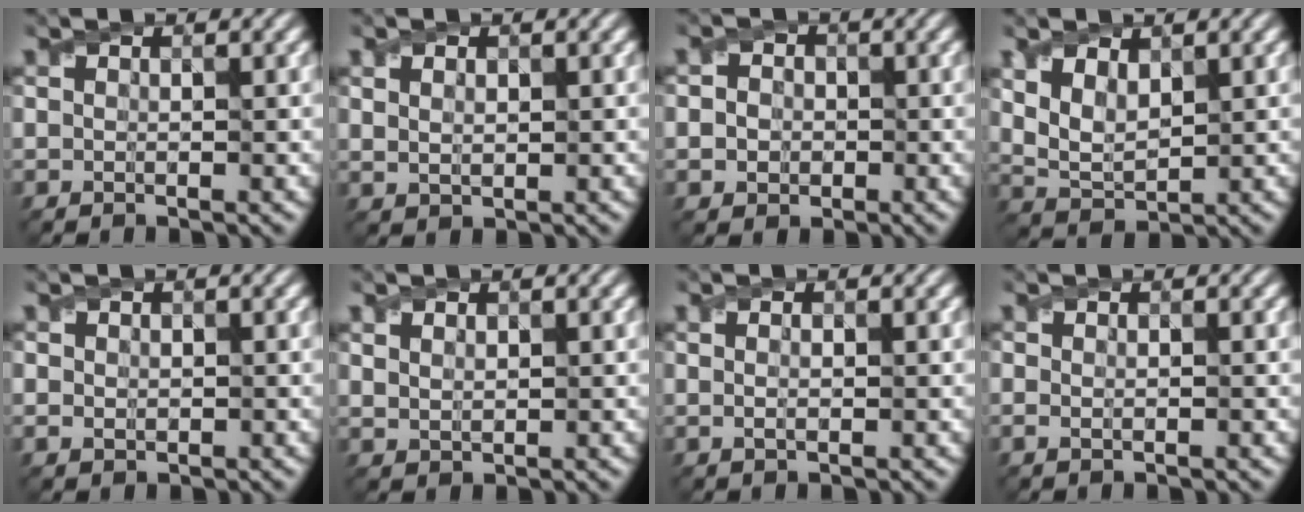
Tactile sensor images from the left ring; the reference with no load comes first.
{"total": 1.5, "force": [0.7, 0.9, 1.0], "torque": [-0.018, -0.002, 0.021]}
{"total": 2.9, "force": [0.0, 2.5, 1.3], "torque": [-0.002, 0.012, -0.020]}
{"total": 3.9, "force": [1.8, 2.1, 2.7], "torque": [-0.065, -0.005, 0.041]}
{"total": 1.2, "force": [0.1, 1.1, 0.6], "torque": [-0.008, -0.002, 0.002]}
{"total": 1.3, "force": [0.8, 0.8, 0.7], "torque": [-0.015, -0.002, 0.023]}
{"total": 1.1, "force": [0.1, 0.5, 1.0], "torque": [-0.014, -0.003, 0.005]}
{"total": 1.0, "force": [-0.1, 0.5, 0.9], "torque": [-0.016, -0.003, 0.002]}